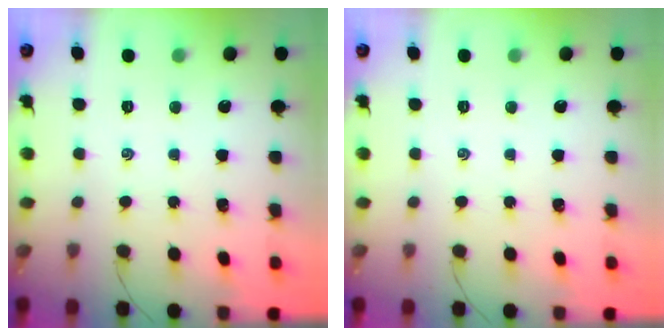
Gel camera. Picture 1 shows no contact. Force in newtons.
{"total": 0.0}